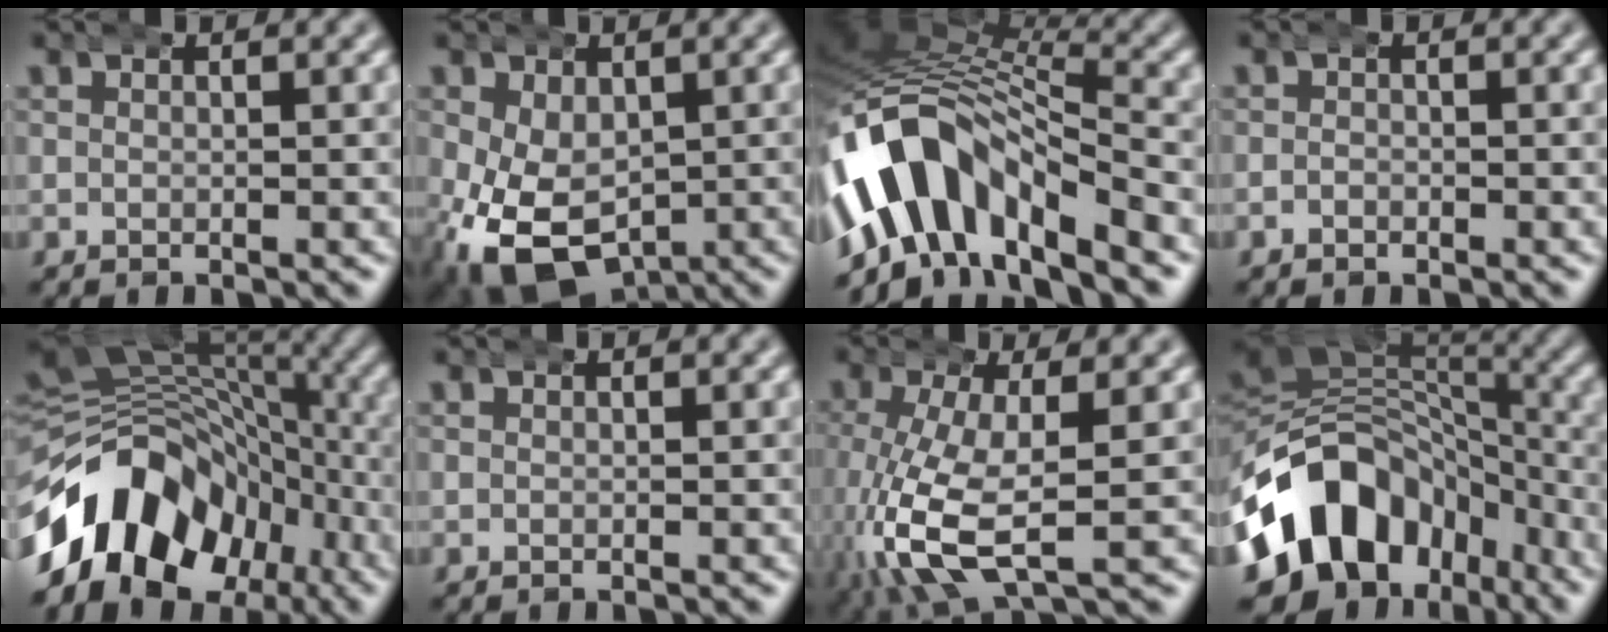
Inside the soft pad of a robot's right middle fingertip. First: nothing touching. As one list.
[{"total": 11.3, "force": [-4.0, 8.4, 6.5], "torque": [-0.153, -0.079, -0.029]}, {"total": 13.8, "force": [-1.9, 9.3, 10.0], "torque": [-0.223, -0.018, -0.024]}, {"total": 0.8, "force": [-0.6, 0.4, 0.1], "torque": [-0.007, -0.011, -0.006]}, {"total": 18.9, "force": [-5.5, 15.1, 10.0], "torque": [-0.185, -0.031, -0.079]}, {"total": 0.0}, {"total": 8.5, "force": [-1.9, 4.3, 7.1], "torque": [-0.178, -0.045, 0.004]}, {"total": 16.7, "force": [-4.6, 12.4, 10.1], "torque": [-0.201, -0.039, -0.062]}]